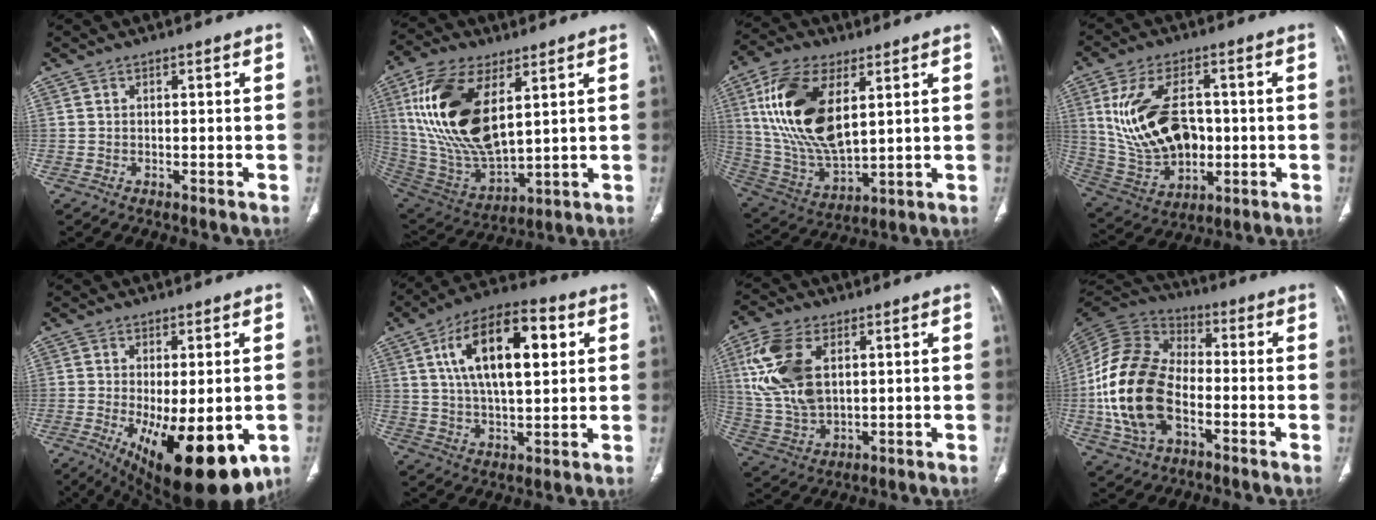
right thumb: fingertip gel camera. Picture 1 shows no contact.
{"total": 22.7, "force": [7.1, 11.0, 18.5], "torque": [-0.360, -0.030, 0.141]}
{"total": 20.8, "force": [6.2, 10.4, 16.8], "torque": [-0.323, -0.023, 0.121]}
{"total": 18.1, "force": [1.1, 11.5, 13.9], "torque": [-0.243, 0.001, 0.040]}
{"total": 19.1, "force": [-7.0, 7.4, 16.2], "torque": [-0.213, -0.026, -0.085]}
{"total": 18.6, "force": [5.5, 8.4, 15.7], "torque": [-0.247, 0.006, 0.088]}
{"total": 14.6, "force": [3.8, 8.5, 11.3], "torque": [-0.240, -0.005, 0.081]}
{"total": 19.7, "force": [-4.0, 12.3, 14.8], "torque": [-0.295, 0.021, -0.077]}